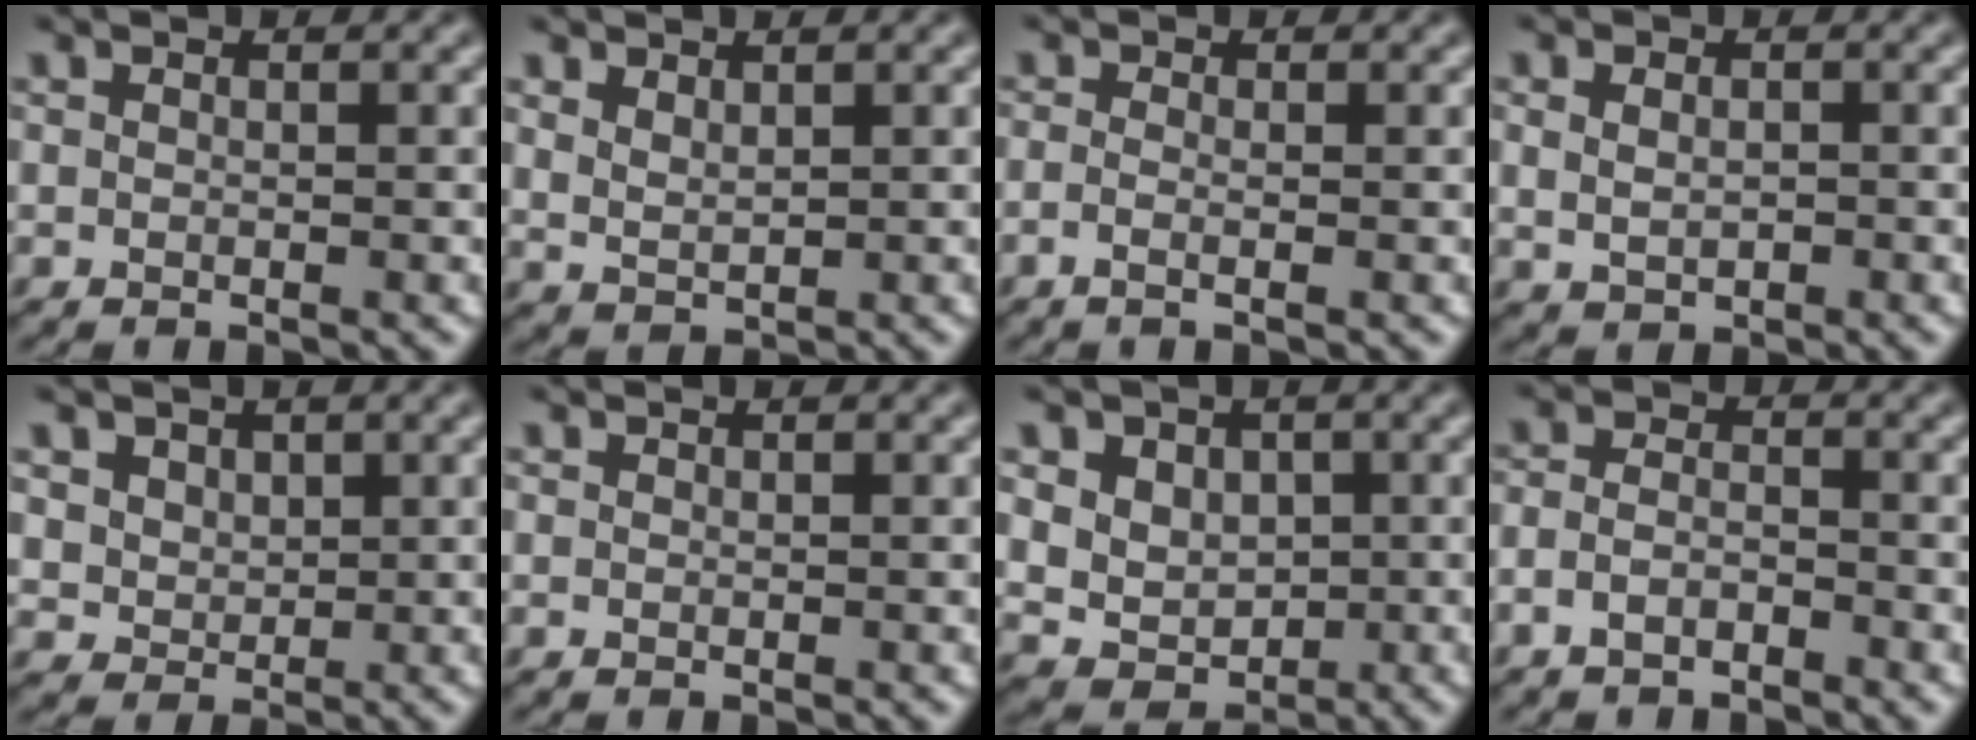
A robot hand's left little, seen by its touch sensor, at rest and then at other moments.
{"total": 1.5, "force": [1.1, 0.7, 0.8], "torque": [-0.024, -0.002, 0.027]}
{"total": 1.2, "force": [-0.6, 0.2, 1.0], "torque": [-0.026, -0.003, -0.013]}
{"total": 1.8, "force": [0.0, 1.3, 1.2], "torque": [-0.027, 0.000, 0.008]}
{"total": 3.4, "force": [1.6, 2.7, 1.3], "torque": [-0.048, -0.005, 0.038]}
{"total": 0.0}
{"total": 5.6, "force": [1.4, 4.8, 2.6], "torque": [-0.050, 0.004, 0.026]}
{"total": 2.1, "force": [-1.6, 0.9, 1.1], "torque": [-0.026, 0.002, -0.036]}